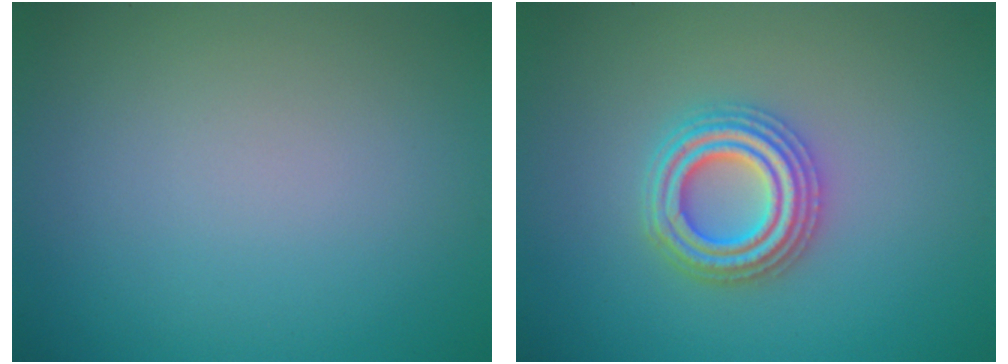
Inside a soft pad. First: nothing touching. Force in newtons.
{"total": 4.0, "press": 4.0, "slide": 0.8}